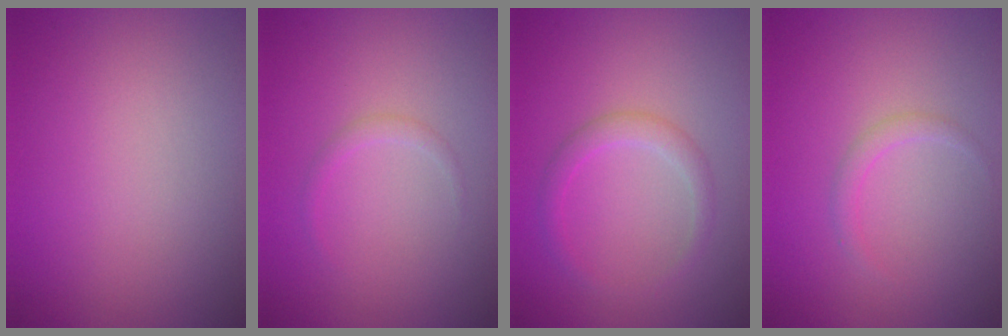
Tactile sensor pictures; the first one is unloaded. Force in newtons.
{"total": 0.8, "press": 0.8, "slide": 0.1}
{"total": 1.8, "press": 1.7, "slide": 0.1}
{"total": 1.0, "press": 1.0, "slide": 0.1}